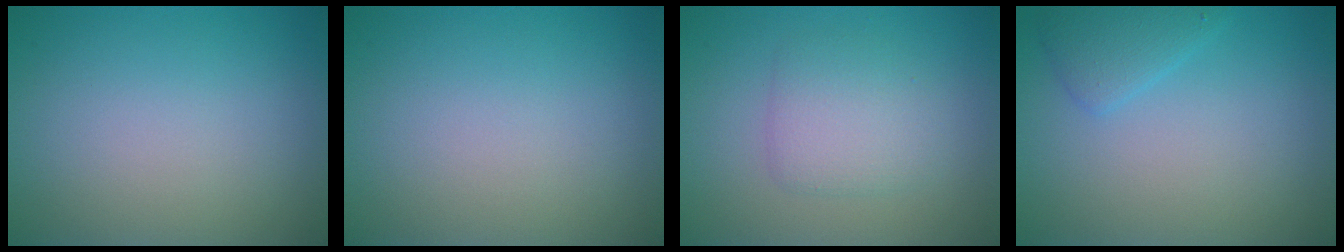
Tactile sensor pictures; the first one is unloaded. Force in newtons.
{"total": 0.0}
{"total": 2.8, "press": 2.8, "slide": 0.1}
{"total": 1.9, "press": 1.9, "slide": 0.1}